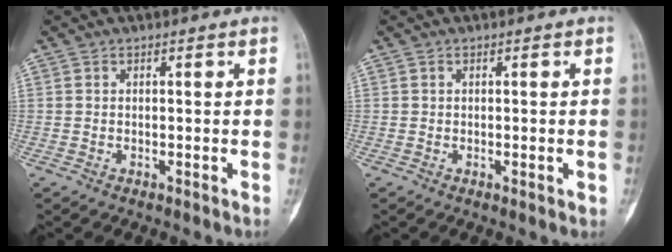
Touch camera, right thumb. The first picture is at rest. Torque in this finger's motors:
{"motor_torque": [-0.21, 0.02, -0.17, 0.16, -0.05]}